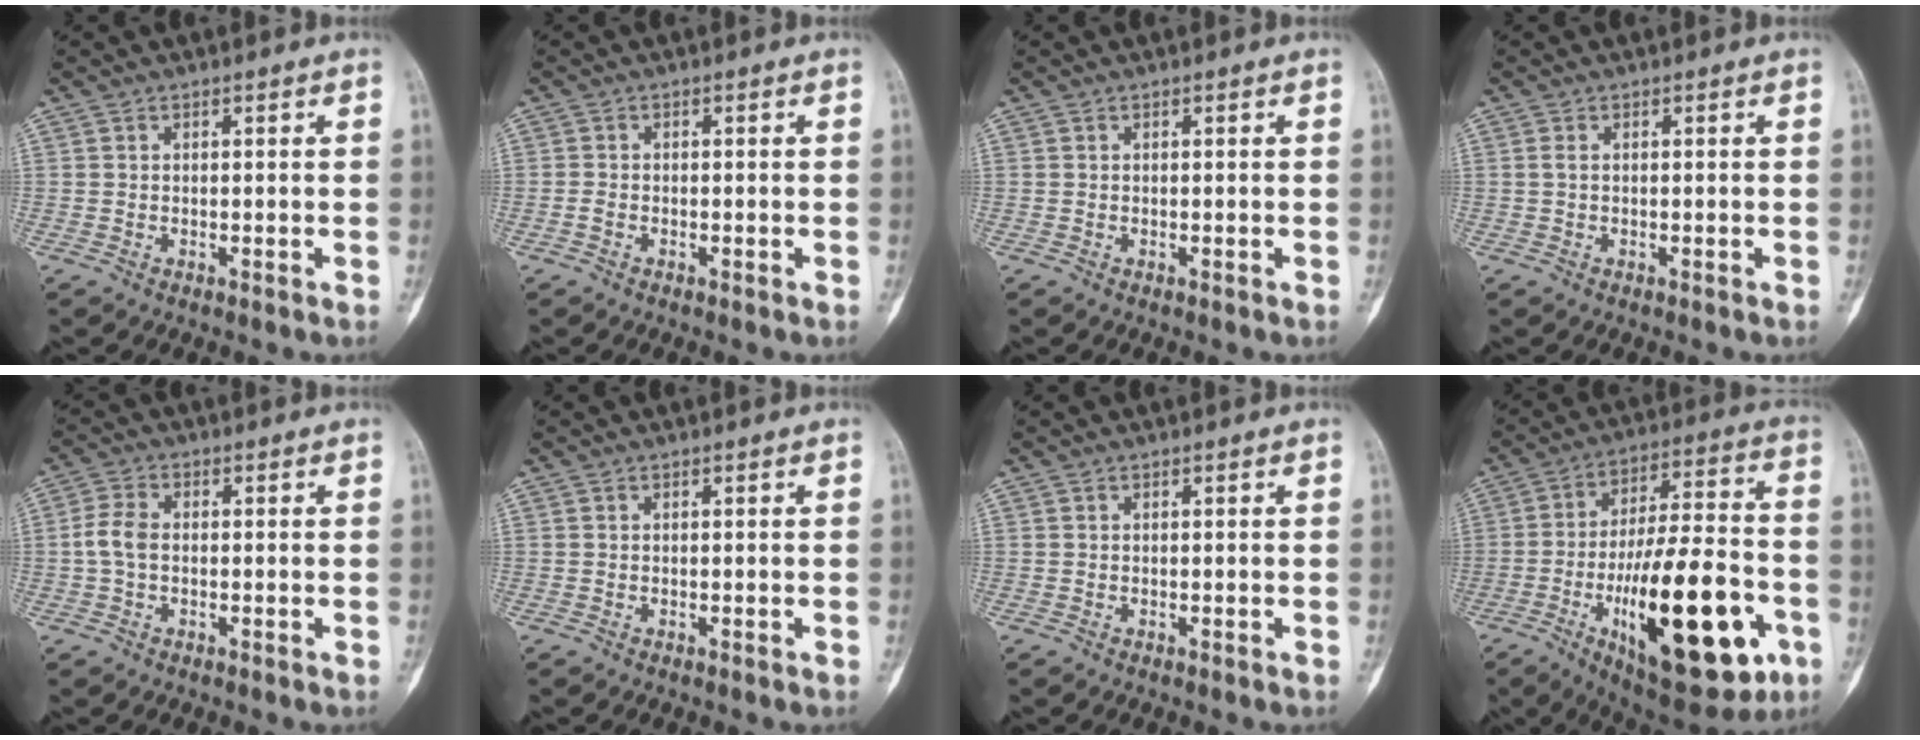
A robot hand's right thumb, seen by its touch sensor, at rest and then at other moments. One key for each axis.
{"total": 1.0, "fx": -0.5, "fy": 0.7, "fz": 0.6, "tx": -0.015, "ty": 0.001, "tz": -0.012}
{"total": 0.0}
{"total": 0.7, "fx": 0.1, "fy": 0.4, "fz": 0.6, "tx": -0.017, "ty": -0.001, "tz": 0.000}
{"total": 4.4, "fx": -0.3, "fy": 2.9, "fz": 3.4, "tx": -0.075, "ty": 0.011, "tz": -0.013}
{"total": 0.0}
{"total": 0.0}
{"total": 28.7, "fx": -9.5, "fy": 10.4, "fz": 25.0, "tx": -0.380, "ty": 0.024, "tz": -0.132}